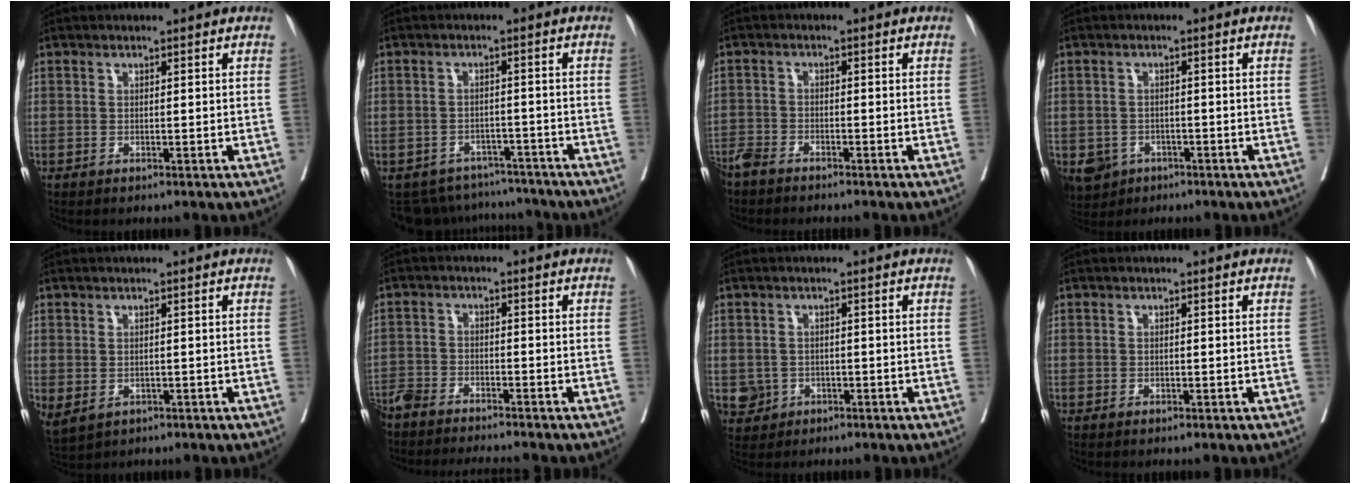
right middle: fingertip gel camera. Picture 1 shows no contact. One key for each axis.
{"total": 9.6, "fx": -8.8, "fy": 3.8, "fz": 0.2, "tx": 0.001, "ty": 0.018, "tz": -0.113}
{"total": 4.0, "fx": -3.7, "fy": 0.7, "fz": 1.4, "tx": -0.021, "ty": -0.009, "tz": -0.071}
{"total": 5.1, "fx": -2.9, "fy": 3.9, "fz": 1.4, "tx": -0.024, "ty": 0.002, "tz": -0.041}
{"total": 5.4, "fx": -1.9, "fy": 3.8, "fz": 3.3, "tx": -0.081, "ty": -0.006, "tz": -0.021}
{"total": 9.6, "fx": -8.9, "fy": 0.6, "fz": 3.5, "tx": -0.049, "ty": -0.006, "tz": -0.144}
{"total": 3.2, "fx": -0.9, "fy": 3.1, "fz": 0.4, "tx": -0.003, "ty": 0.005, "tz": -0.010}
{"total": 0.0}